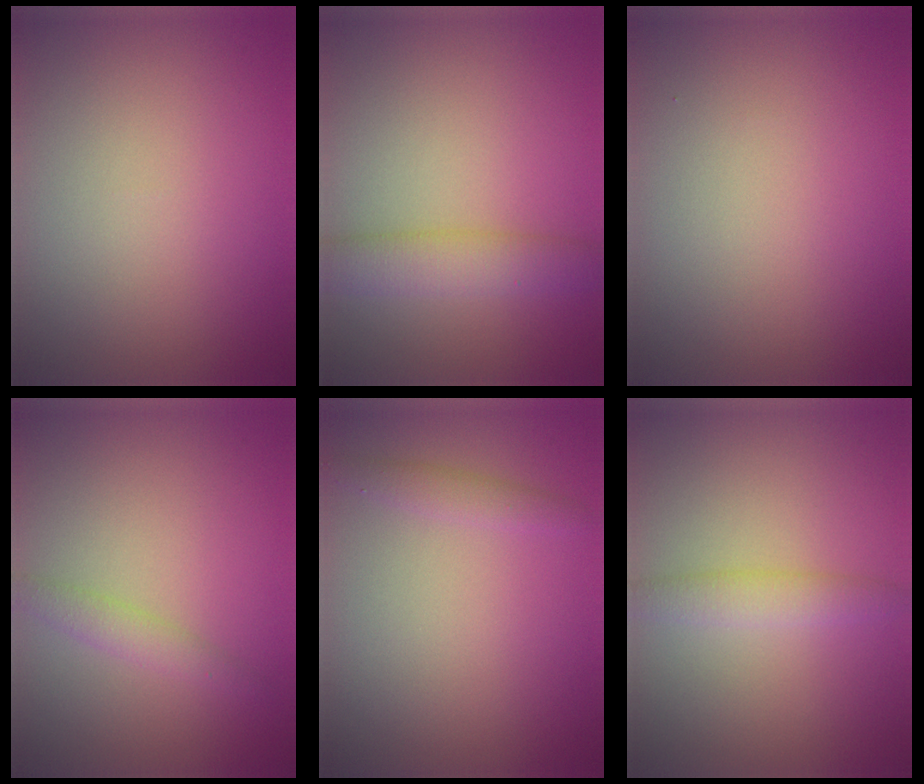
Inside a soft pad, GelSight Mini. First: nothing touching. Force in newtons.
{"total": 3.7, "press": 3.7, "slide": 0.2}
{"total": 0.0}
{"total": 1.6, "press": 1.6, "slide": 0.0}
{"total": 1.4, "press": 1.4, "slide": 0.0}
{"total": 2.2, "press": 2.2, "slide": 0.0}